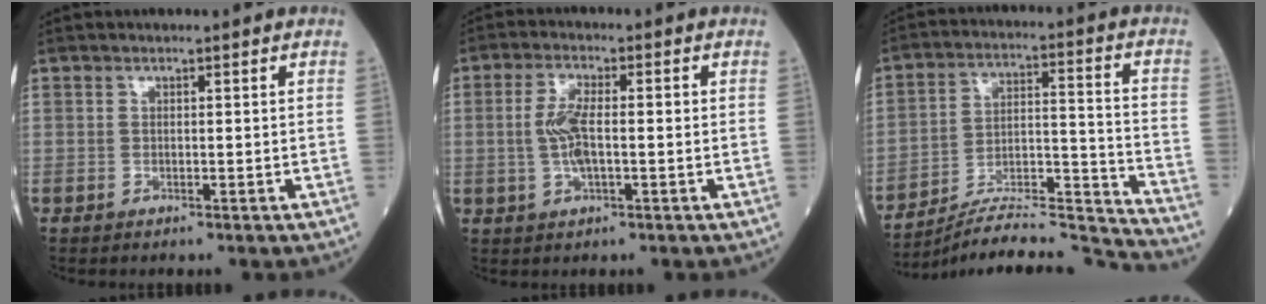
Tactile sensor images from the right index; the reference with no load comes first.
{"total": 5.6, "force": [-0.3, 1.8, 5.3], "torque": [-0.118, 0.009, -0.007]}
{"total": 20.4, "force": [-19.9, -0.3, 4.5], "torque": [-0.083, 0.040, -0.321]}